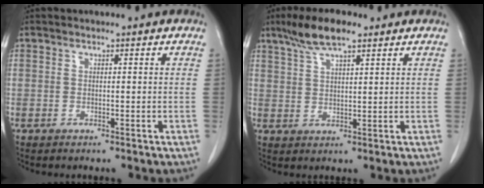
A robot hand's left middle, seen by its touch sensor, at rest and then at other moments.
{"total": 7.1, "force": [5.0, 1.4, 4.8], "torque": [-0.101, 0.013, 0.093]}